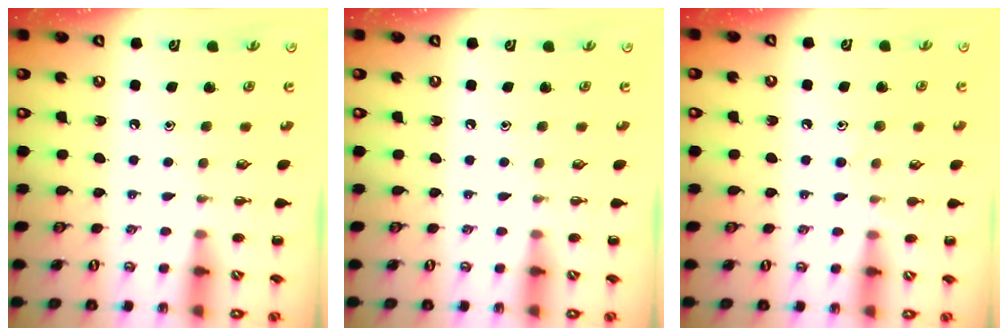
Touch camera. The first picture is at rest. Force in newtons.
{"total": 0.0}
{"total": 7.3, "press": 6.9, "slide": 2.3}